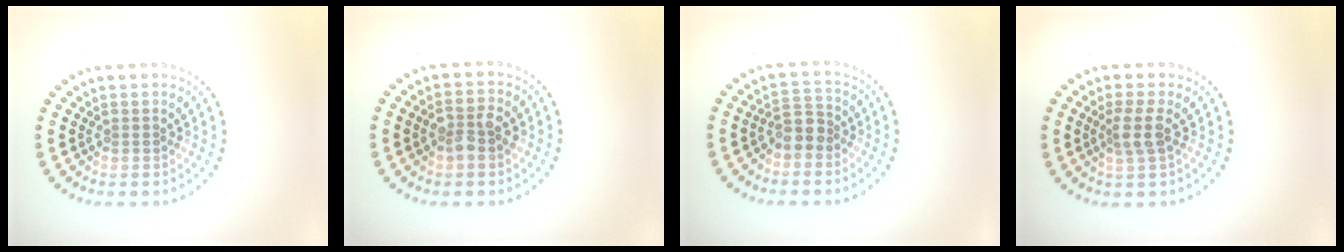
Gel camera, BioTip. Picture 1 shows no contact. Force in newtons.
{"total": 2.7, "press": 2.7, "slide": 0.2}
{"total": 2.3, "press": 2.1, "slide": 1.1}
{"total": 2.1, "press": 1.7, "slide": 1.1}